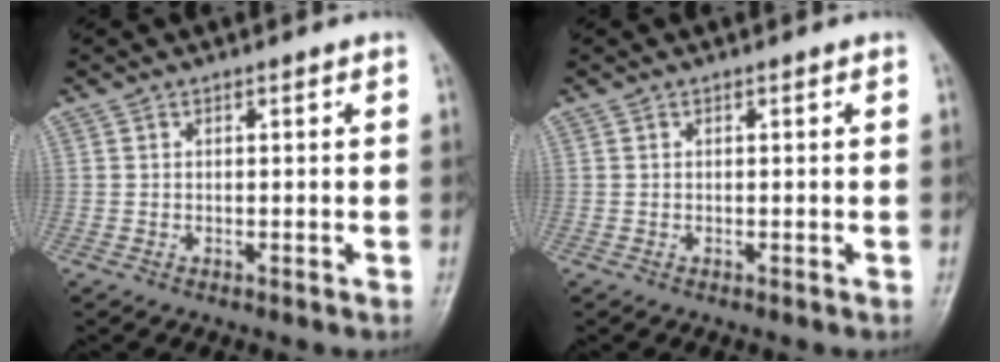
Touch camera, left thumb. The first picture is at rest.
{"total": 0.0}